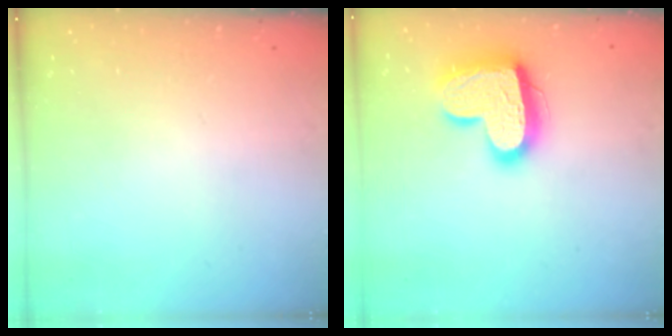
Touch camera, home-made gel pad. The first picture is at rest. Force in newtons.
{"total": 18.3, "press": 18.2, "slide": 1.7}